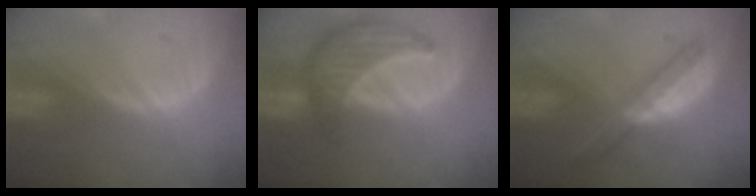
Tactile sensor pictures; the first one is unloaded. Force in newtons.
{"total": 8.6, "press": 7.7, "slide": 3.8}
{"total": 5.4, "press": 5.0, "slide": 1.8}